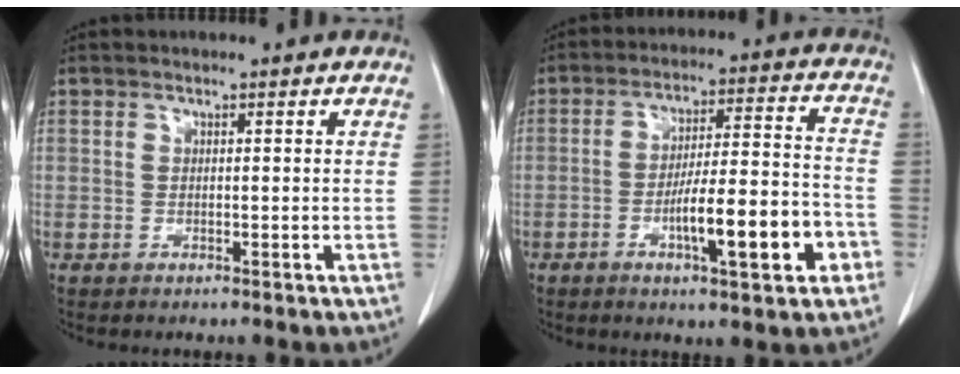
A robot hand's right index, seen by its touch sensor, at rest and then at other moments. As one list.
[{"total": 12.7, "force": [-4.9, 1.9, 11.5], "torque": [-0.184, 0.012, -0.073]}]